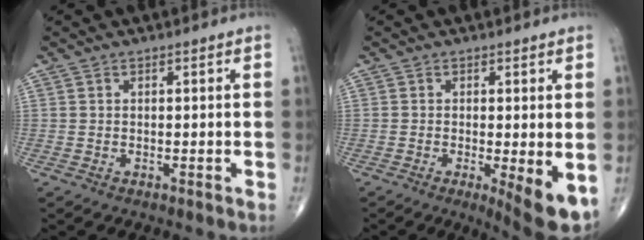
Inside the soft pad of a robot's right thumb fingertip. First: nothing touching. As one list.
[{"total": 7.0, "force": [-1.8, 1.7, 6.6], "torque": [-0.095, -0.019, -0.027]}]